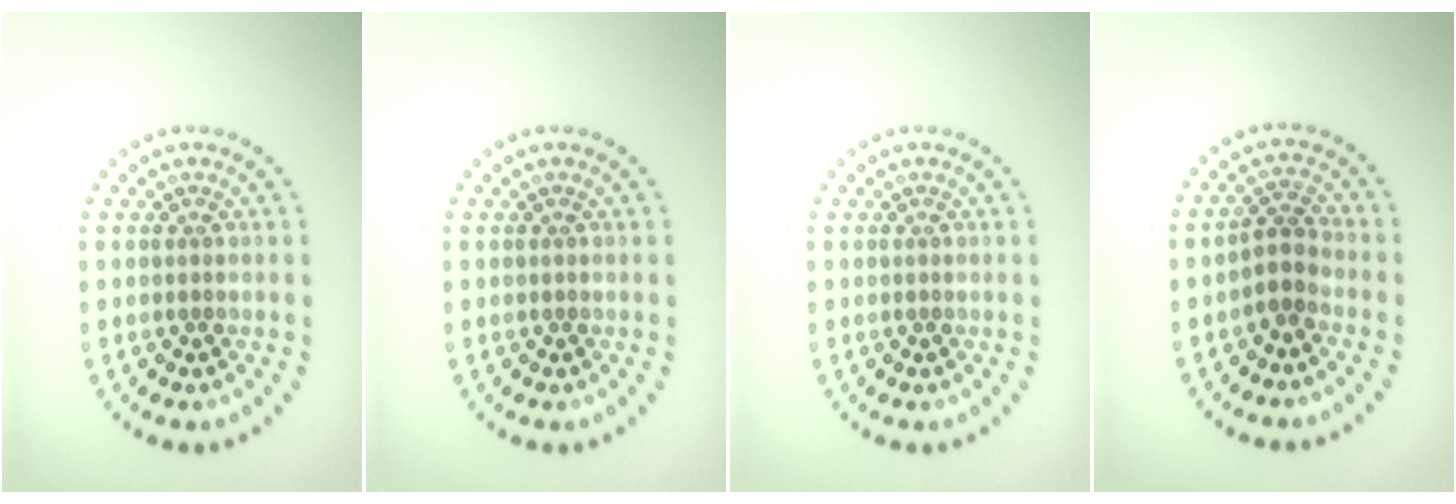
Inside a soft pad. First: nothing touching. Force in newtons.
{"total": 0.0}
{"total": 0.0}
{"total": 2.4, "press": 1.9, "slide": 1.4}